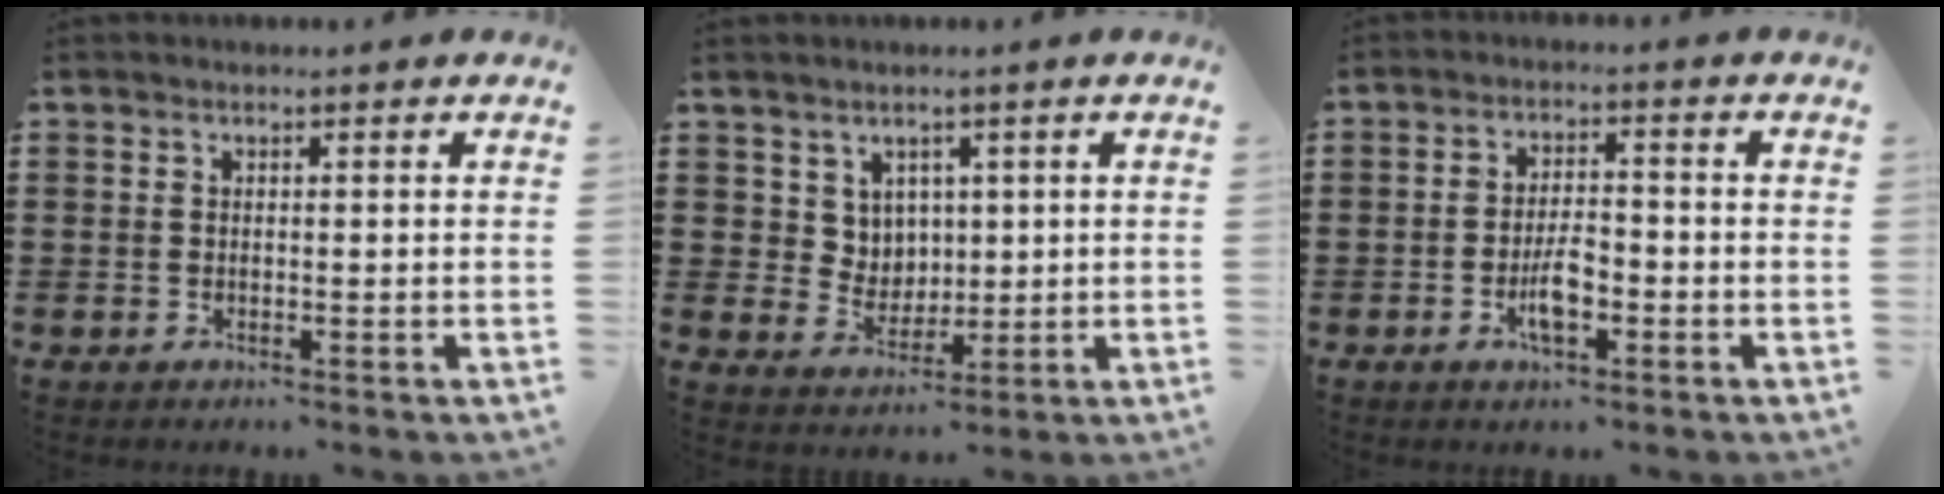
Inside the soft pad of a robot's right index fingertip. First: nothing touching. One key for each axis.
{"total": 4.3, "fx": 2.4, "fy": 3.5, "fz": 0.7, "tx": -0.032, "ty": 0.003, "tz": 0.044}
{"total": 4.8, "fx": -1.8, "fy": 1.7, "fz": 4.2, "tx": -0.085, "ty": 0.002, "tz": -0.035}